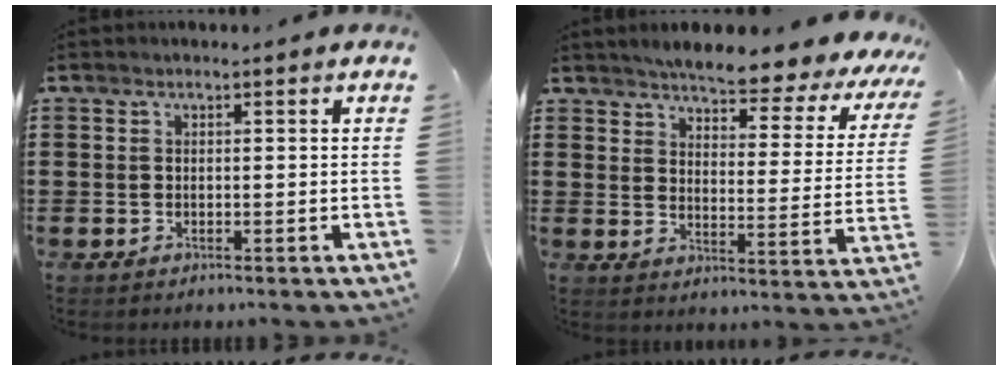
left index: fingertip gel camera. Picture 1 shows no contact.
{"total": 4.7, "force": [4.4, 0.1, 1.5], "torque": [-0.042, -0.043, 0.067]}